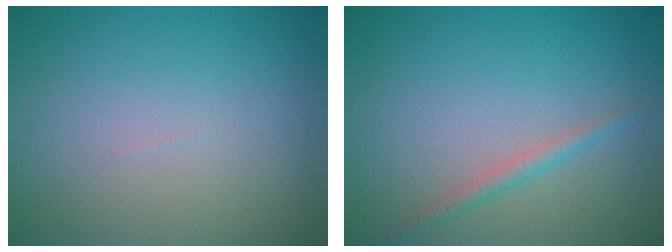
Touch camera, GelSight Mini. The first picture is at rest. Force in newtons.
{"total": 1.4, "press": 1.4, "slide": 0.0}